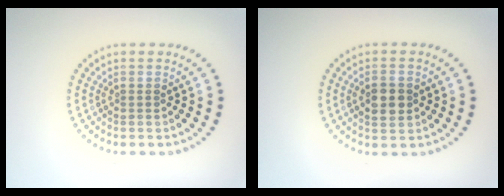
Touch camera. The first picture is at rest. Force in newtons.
{"total": 3.2, "press": 3.1, "slide": 0.1}